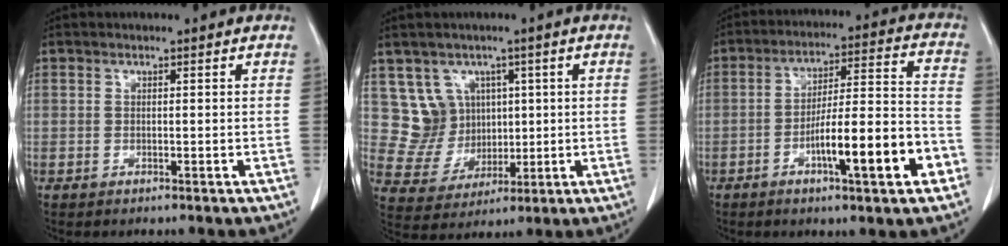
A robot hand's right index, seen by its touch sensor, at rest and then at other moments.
{"total": 7.3, "force": [2.8, 6.6, 0.9], "torque": [-0.022, 0.027, 0.067]}
{"total": 14.0, "force": [-5.7, 1.5, 12.7], "torque": [-0.201, 0.011, -0.085]}